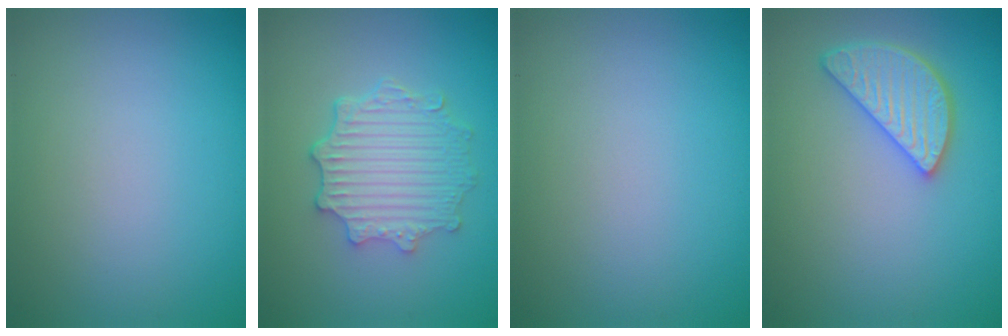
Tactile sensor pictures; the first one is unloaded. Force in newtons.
{"total": 4.5, "press": 3.7, "slide": 2.7}
{"total": 0.0}
{"total": 3.9, "press": 3.7, "slide": 1.4}